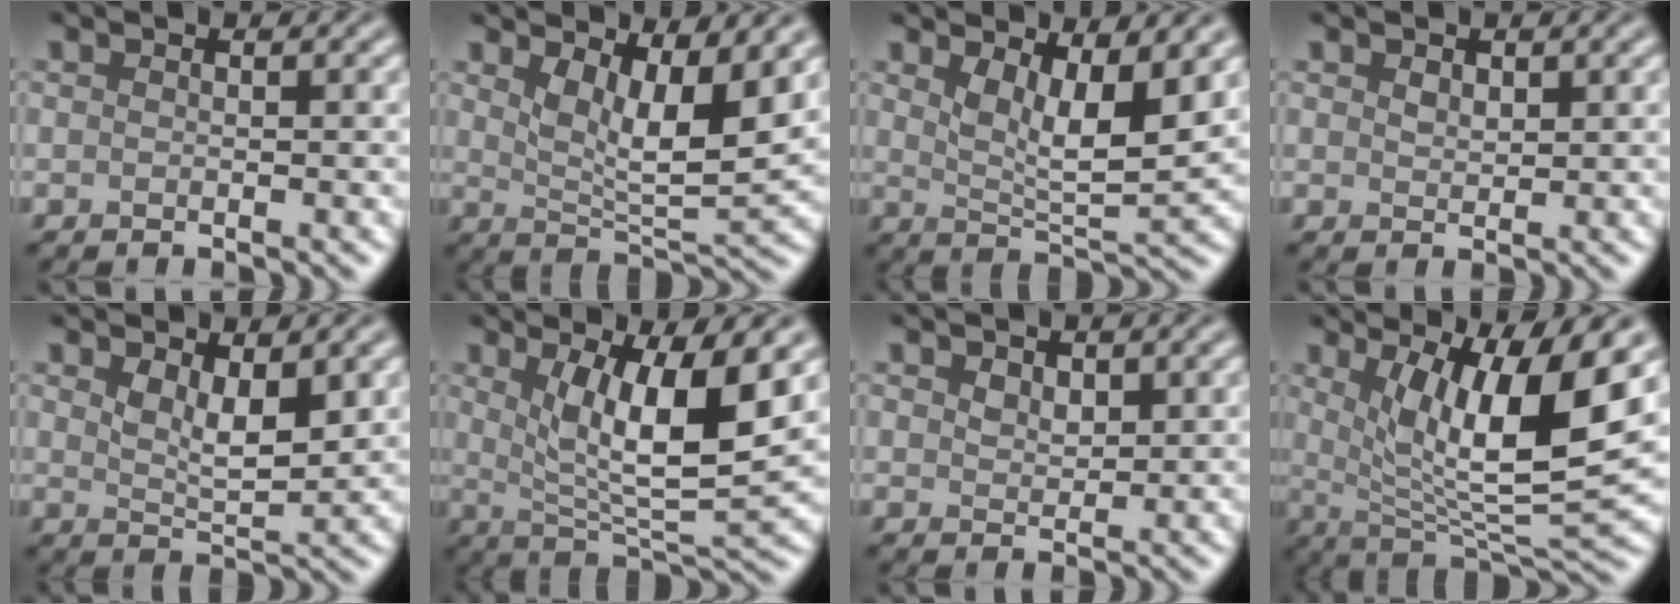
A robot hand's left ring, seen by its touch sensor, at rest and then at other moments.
{"total": 6.2, "force": [2.8, 2.2, 5.1], "torque": [-0.089, -0.016, 0.053]}
{"total": 5.6, "force": [2.5, 2.0, 4.6], "torque": [-0.083, -0.013, 0.047]}
{"total": 1.1, "force": [0.7, 0.6, 0.5], "torque": [-0.011, -0.001, 0.014]}
{"total": 3.6, "force": [1.5, 1.5, 2.9], "torque": [-0.055, -0.007, 0.032]}
{"total": 8.0, "force": [2.2, 2.1, 7.4], "torque": [-0.125, -0.019, 0.044]}
{"total": 1.5, "force": [0.9, 1.0, 0.8], "torque": [-0.014, -0.001, 0.017]}
{"total": 10.4, "force": [3.0, 2.5, 9.7], "torque": [-0.154, -0.015, 0.056]}